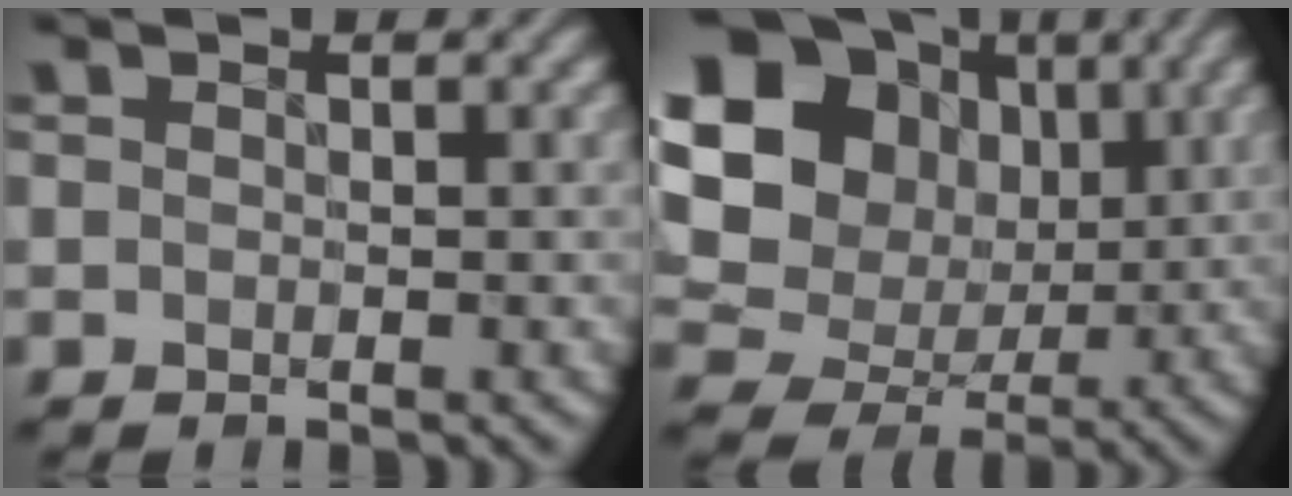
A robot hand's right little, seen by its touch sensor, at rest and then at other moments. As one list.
[{"total": 16.8, "force": [4.0, 14.4, 7.7], "torque": [-0.183, 0.027, 0.054]}]